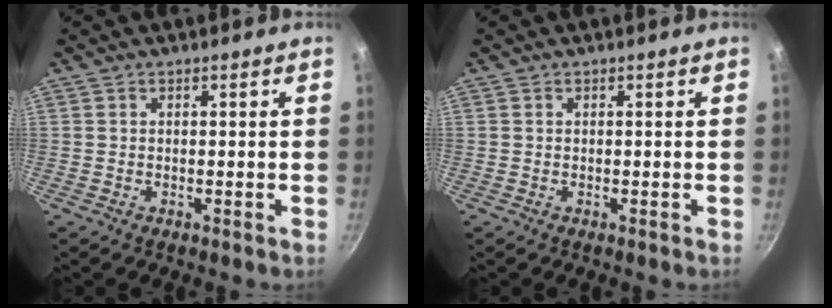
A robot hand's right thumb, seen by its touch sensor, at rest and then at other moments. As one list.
[{"total": 0.0}]